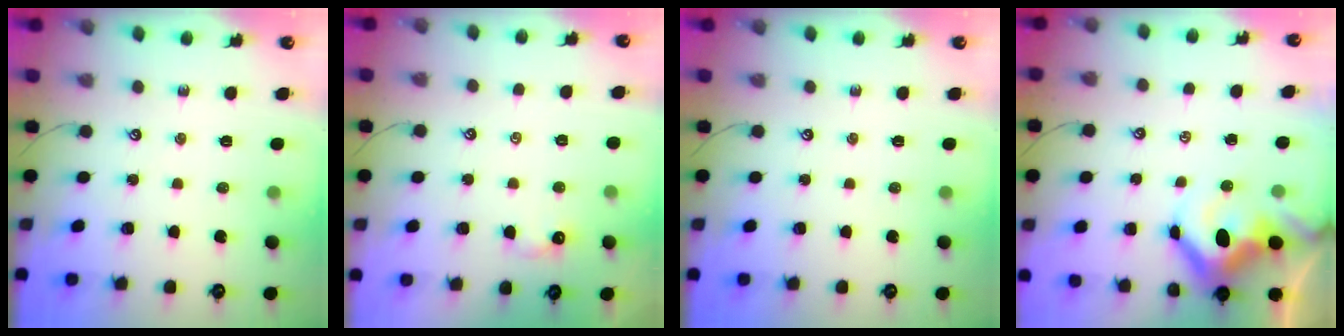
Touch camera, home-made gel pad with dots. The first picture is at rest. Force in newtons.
{"total": 1.6, "press": 1.5, "slide": 0.4}
{"total": 0.0}
{"total": 9.7, "press": 9.6, "slide": 1.7}